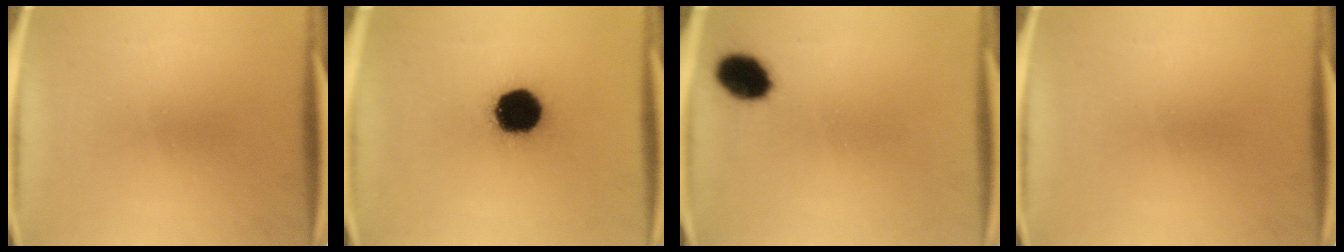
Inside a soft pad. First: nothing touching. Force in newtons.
{"total": 16.2}
{"total": 8.0}
{"total": 0.0}